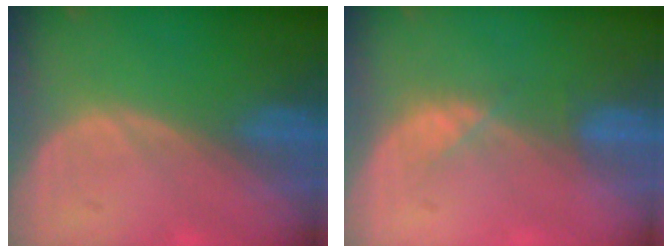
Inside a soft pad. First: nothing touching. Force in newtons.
{"total": 2.3, "press": 2.2, "slide": 0.7}